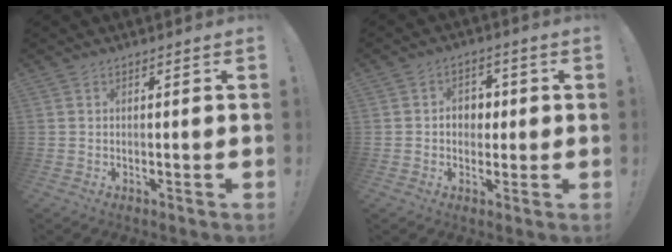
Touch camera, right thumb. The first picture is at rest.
{"total": 6.0, "force": [0.0, 5.1, 3.2], "torque": [-0.037, 0.006, -0.003]}